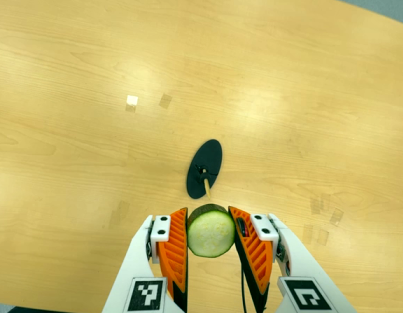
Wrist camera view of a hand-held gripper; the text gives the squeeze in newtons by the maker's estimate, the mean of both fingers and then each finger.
{"total": 11.4, "left": 10.5, "right": 12.3}